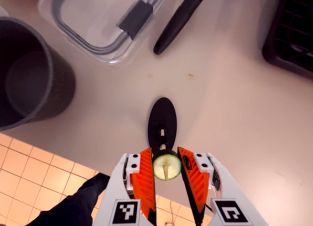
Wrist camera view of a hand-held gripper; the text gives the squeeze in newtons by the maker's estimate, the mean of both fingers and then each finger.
{"total": 7.5, "left": 7.2, "right": 7.9}